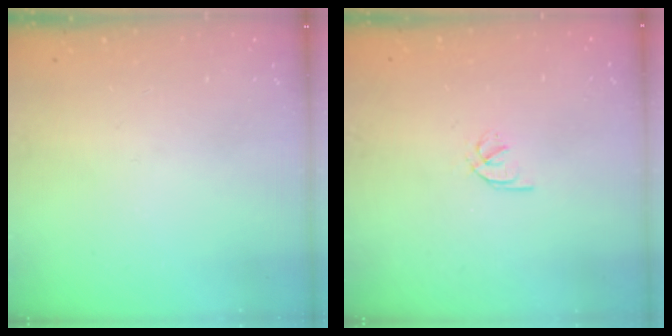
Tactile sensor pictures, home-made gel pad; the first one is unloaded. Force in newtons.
{"total": 1.6, "press": 1.6, "slide": 0.3}